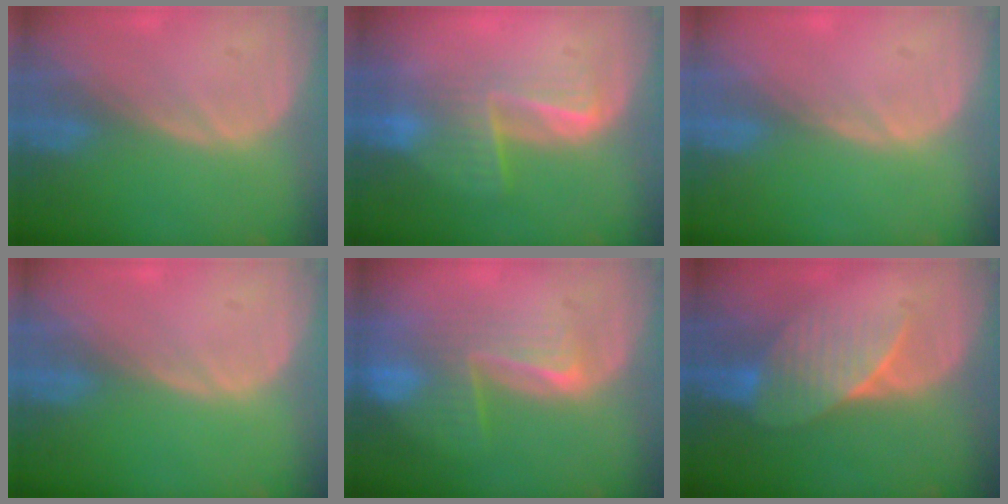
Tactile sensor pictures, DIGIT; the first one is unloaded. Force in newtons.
{"total": 6.7, "press": 5.5, "slide": 3.8}
{"total": 0.6, "press": 0.4, "slide": 0.4}
{"total": 0.0}
{"total": 8.1, "press": 7.0, "slide": 4.1}
{"total": 7.1, "press": 6.4, "slide": 3.0}